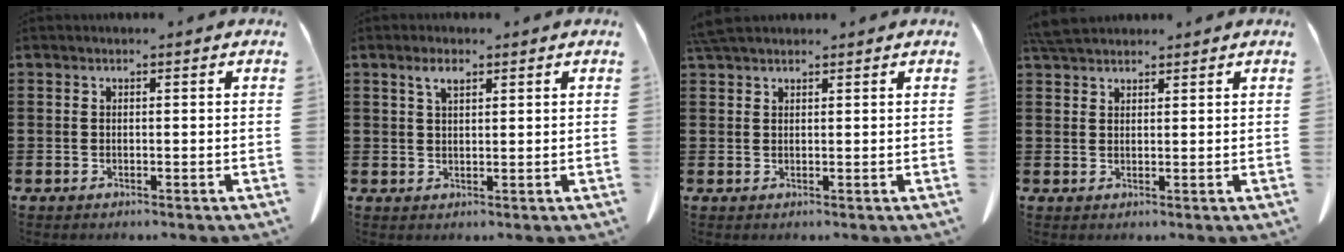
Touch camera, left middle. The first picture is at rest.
{"total": 2.8, "force": [1.6, 1.0, 2.1], "torque": [-0.037, 0.003, 0.025]}
{"total": 2.5, "force": [2.2, 0.6, 1.1], "torque": [-0.027, 0.004, 0.042]}
{"total": 3.4, "force": [3.2, 0.8, 1.1], "torque": [-0.031, -0.002, 0.062]}